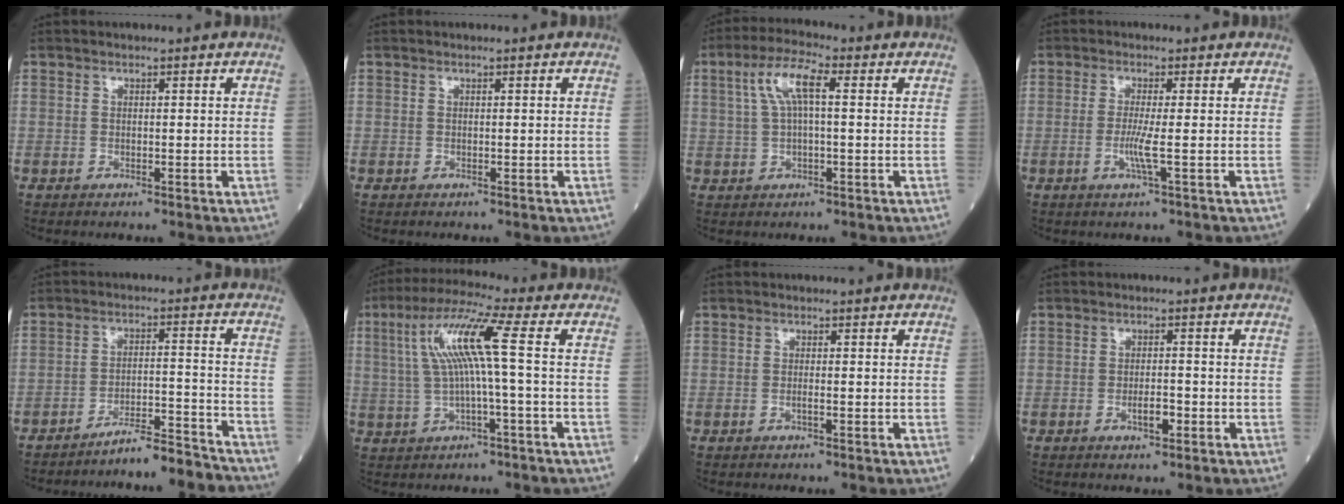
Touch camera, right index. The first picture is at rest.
{"total": 0.0}
{"total": 6.5, "force": [1.7, 1.5, 6.2], "torque": [-0.131, 0.025, 0.033]}
{"total": 3.1, "force": [-0.7, -0.7, 2.9], "torque": [-0.067, -0.007, -0.016]}
{"total": 8.3, "force": [-7.9, 0.1, 2.4], "torque": [-0.020, 0.019, -0.125]}
{"total": 9.9, "force": [1.3, -0.4, 9.9], "torque": [-0.194, 0.024, 0.024]}
{"total": 0.8, "force": [-0.3, -0.2, 0.7], "torque": [-0.017, -0.001, -0.006]}
{"total": 2.6, "force": [-1.1, 0.7, 2.3], "torque": [-0.039, 0.001, -0.016]}